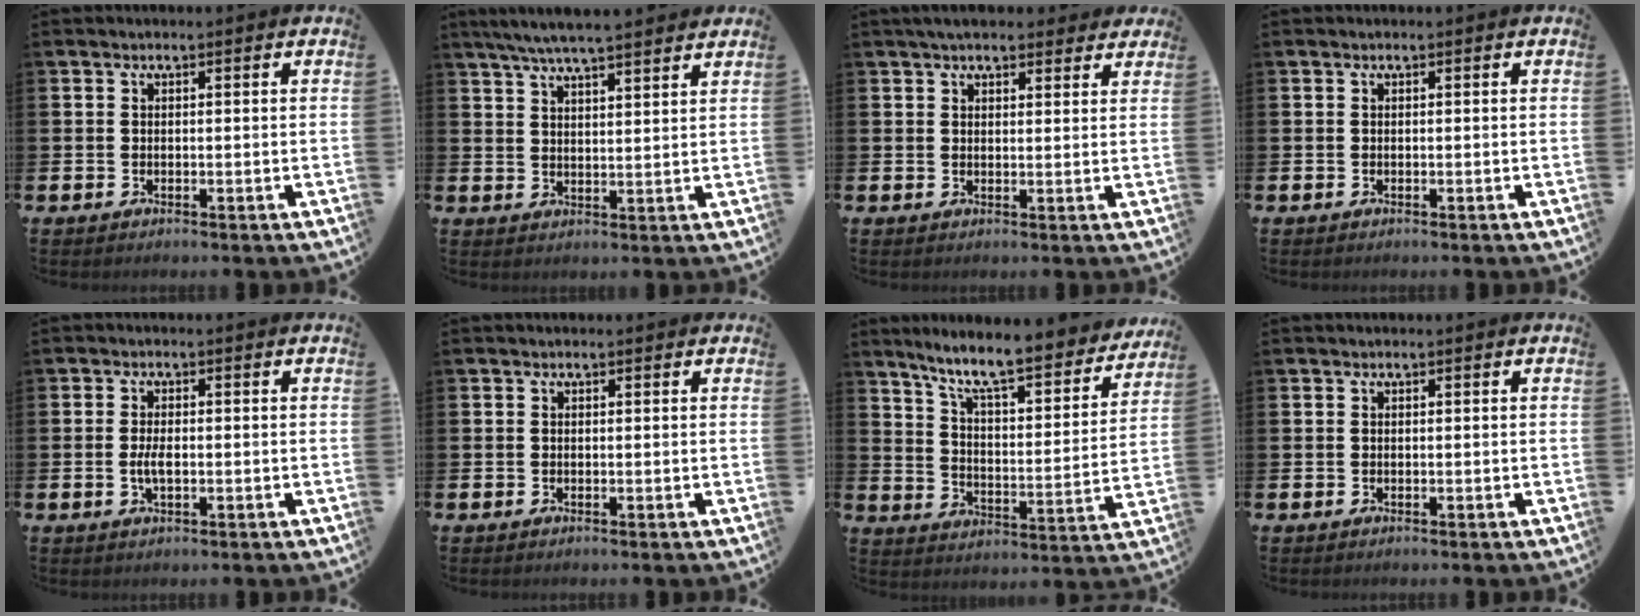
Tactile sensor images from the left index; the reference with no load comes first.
{"total": 6.0, "force": [5.7, 0.2, 1.9], "torque": [-0.053, -0.021, 0.104]}
{"total": 4.0, "force": [3.5, 1.3, 1.2], "torque": [-0.029, -0.006, 0.066]}
{"total": 0.0}
{"total": 2.5, "force": [-0.3, 1.0, 2.2], "torque": [-0.028, -0.006, -0.008]}
{"total": 0.0}
{"total": 9.1, "force": [8.1, 1.2, 4.0], "torque": [-0.100, -0.060, 0.133]}
{"total": 0.0}